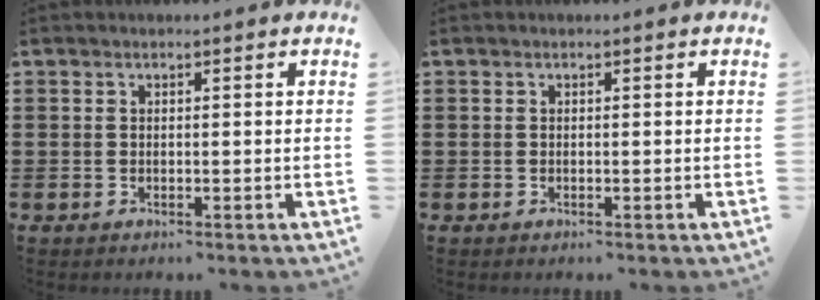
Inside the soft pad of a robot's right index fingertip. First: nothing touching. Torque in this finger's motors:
{"motor_torque": [0.94, 0.93, 0.00, -0.01]}